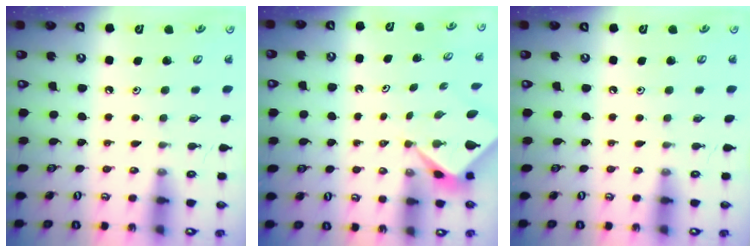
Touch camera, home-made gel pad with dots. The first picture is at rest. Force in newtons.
{"total": 1.9, "press": 1.9, "slide": 0.2}
{"total": 0.0}